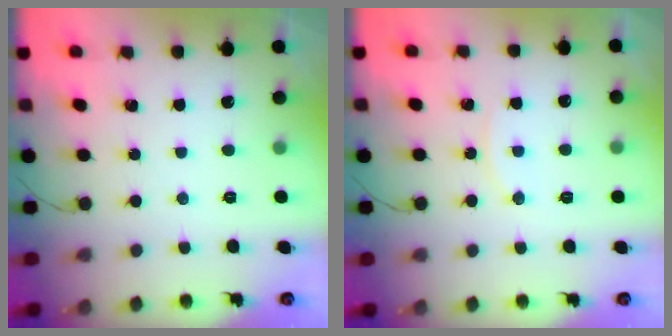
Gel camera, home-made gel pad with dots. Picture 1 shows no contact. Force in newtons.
{"total": 6.4, "press": 6.4, "slide": 0.3}